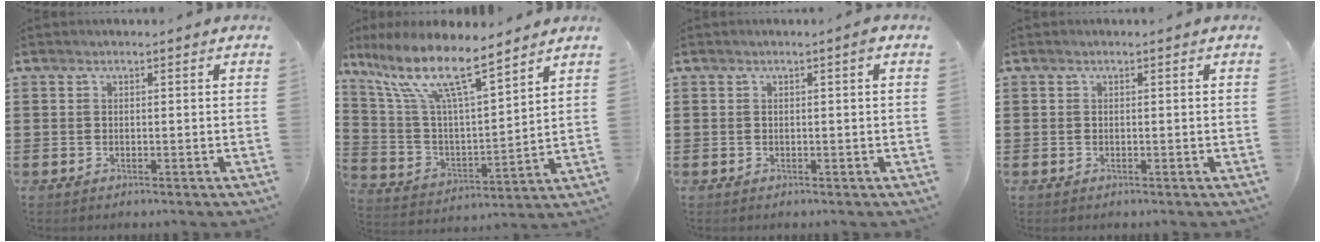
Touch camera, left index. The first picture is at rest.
{"total": 12.5, "force": [9.0, 2.3, 8.3], "torque": [-0.199, -0.050, 0.152]}
{"total": 0.8, "force": [0.2, 0.0, 0.8], "torque": [-0.014, -0.002, 0.004]}
{"total": 0.0}